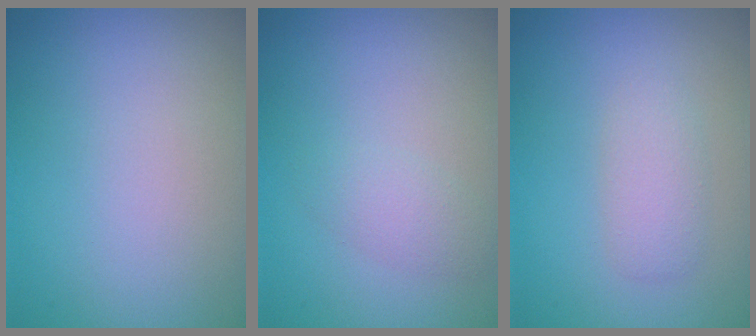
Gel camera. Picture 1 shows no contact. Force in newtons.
{"total": 1.7, "press": 1.7, "slide": 0.1}
{"total": 2.0, "press": 2.0, "slide": 0.2}